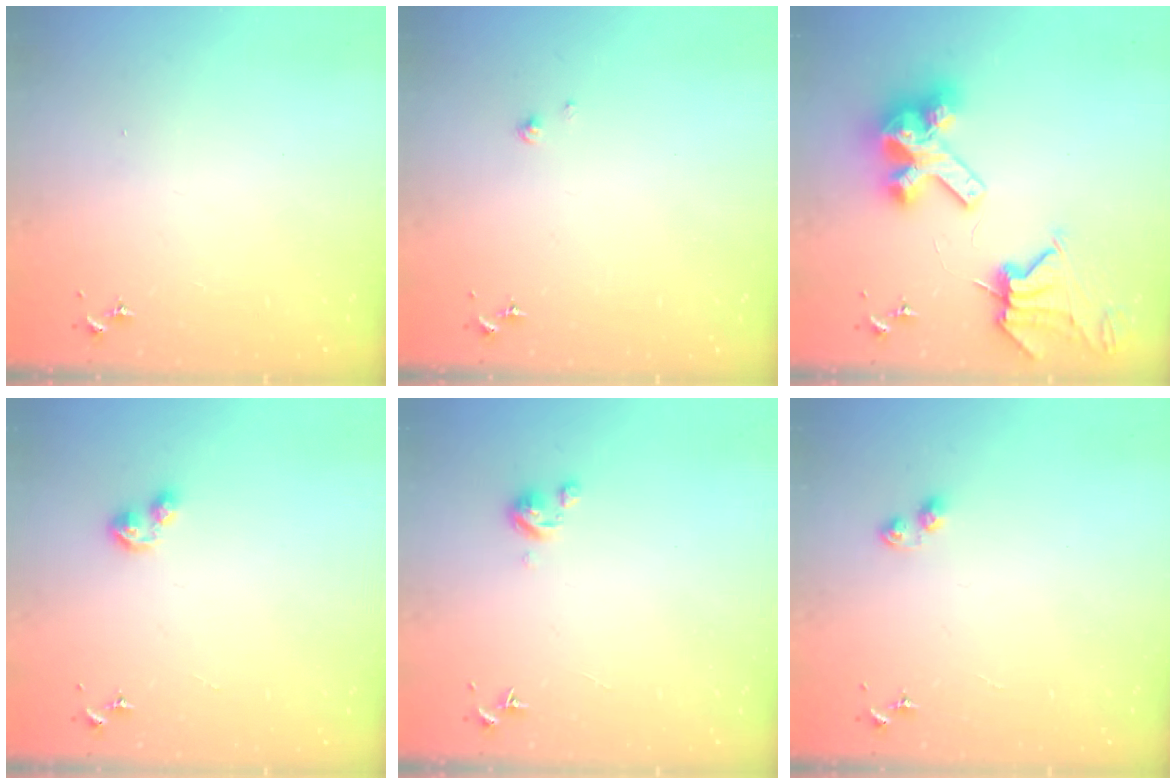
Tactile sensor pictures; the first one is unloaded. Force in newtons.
{"total": 1.4, "press": 1.4, "slide": 0.1}
{"total": 14.8, "press": 14.7, "slide": 1.7}
{"total": 3.7, "press": 3.7, "slide": 0.4}
{"total": 3.1, "press": 3.1, "slide": 0.3}
{"total": 3.4, "press": 3.4, "slide": 0.4}